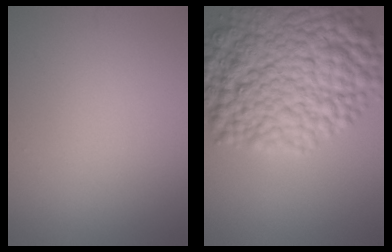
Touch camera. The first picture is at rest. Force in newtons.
{"total": 13.7, "press": 13.7, "slide": 0.1}